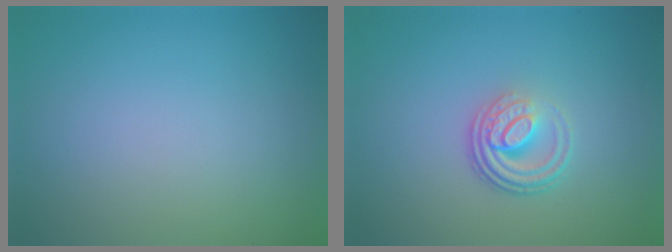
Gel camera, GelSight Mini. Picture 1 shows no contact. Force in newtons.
{"total": 4.2, "press": 2.8, "slide": 3.1}